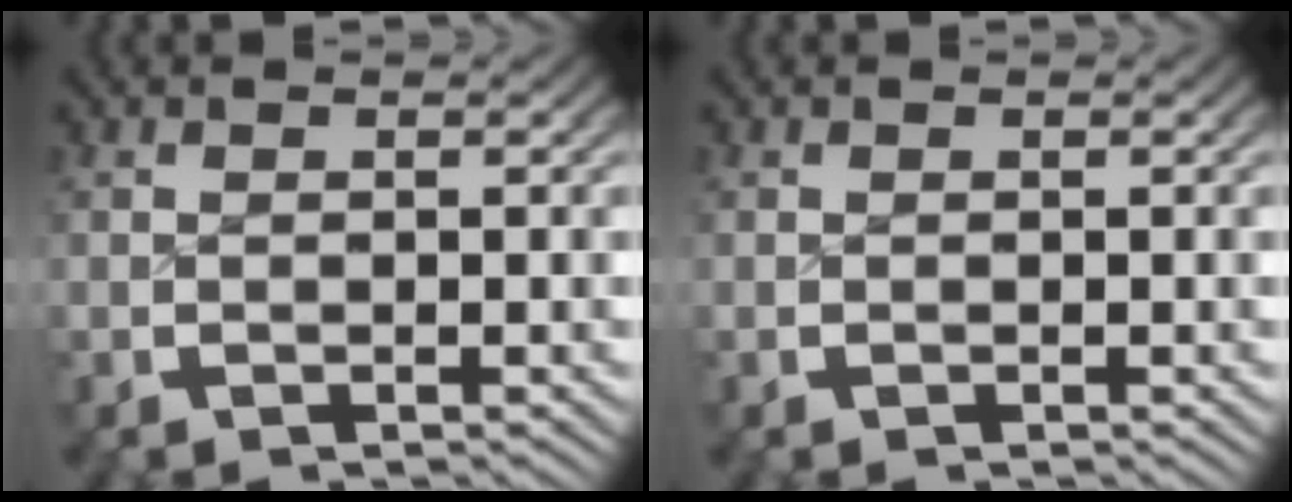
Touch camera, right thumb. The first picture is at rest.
{"total": 0.0}